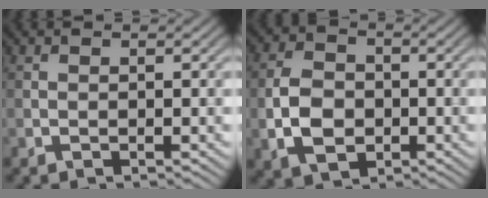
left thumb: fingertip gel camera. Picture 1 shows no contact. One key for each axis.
{"total": 5.7, "fx": -1.3, "fy": 4.2, "fz": 3.7, "tx": -0.082, "ty": -0.002, "tz": -0.028}